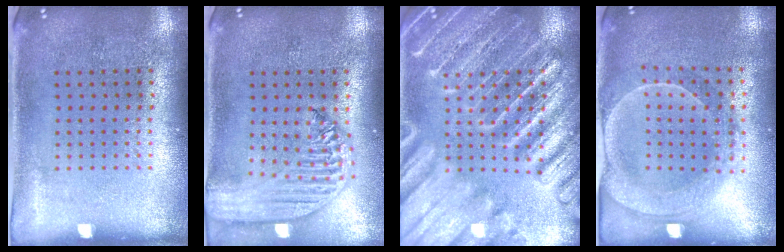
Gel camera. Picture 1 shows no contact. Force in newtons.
{"total": 2.6, "press": 2.1, "slide": 1.4}
{"total": 6.2, "press": 6.2, "slide": 0.7}
{"total": 2.1, "press": 2.0, "slide": 0.7}